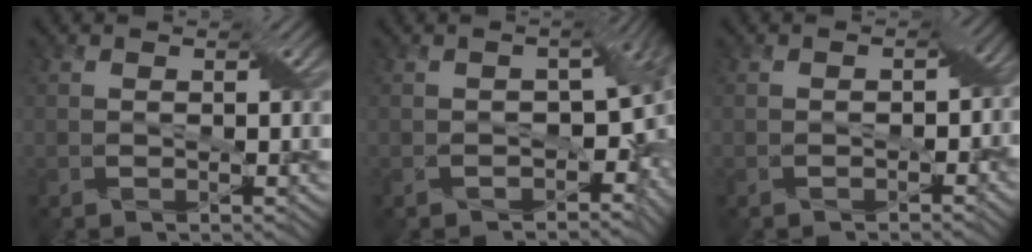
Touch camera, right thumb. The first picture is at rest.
{"total": 7.8, "force": [-2.0, 5.1, 5.6], "torque": [-0.041, -0.029, -0.016]}
{"total": 3.0, "force": [-1.1, 2.2, 1.7], "torque": [-0.013, -0.005, -0.016]}